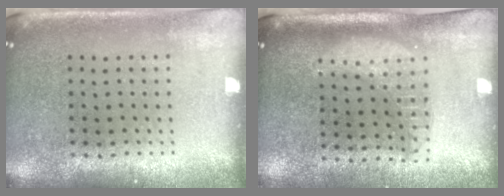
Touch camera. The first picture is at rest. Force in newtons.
{"total": 1.8, "press": 1.5, "slide": 0.9}